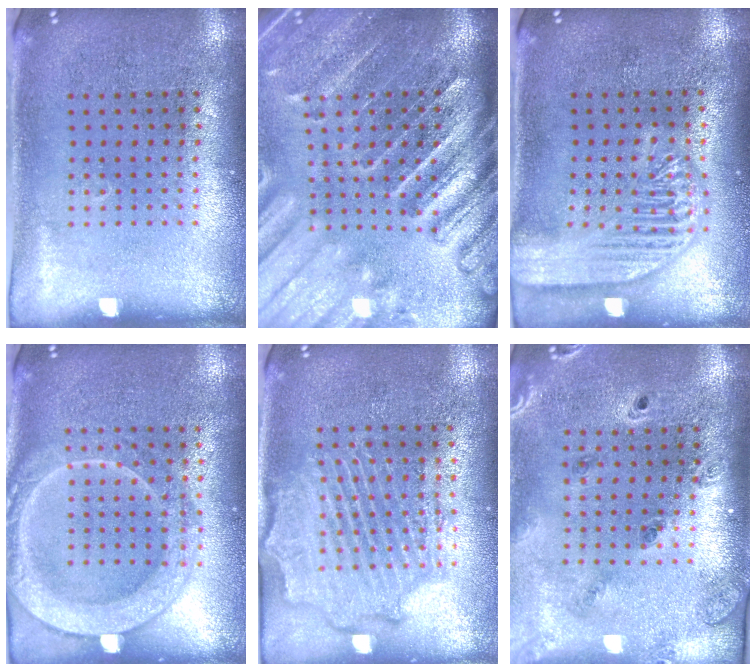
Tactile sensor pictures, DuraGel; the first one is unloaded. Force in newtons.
{"total": 4.1, "press": 3.5, "slide": 2.2}
{"total": 2.8, "press": 2.8, "slide": 0.3}
{"total": 2.0, "press": 2.0, "slide": 0.3}
{"total": 2.3, "press": 2.2, "slide": 0.6}
{"total": 1.4, "press": 1.4, "slide": 0.1}